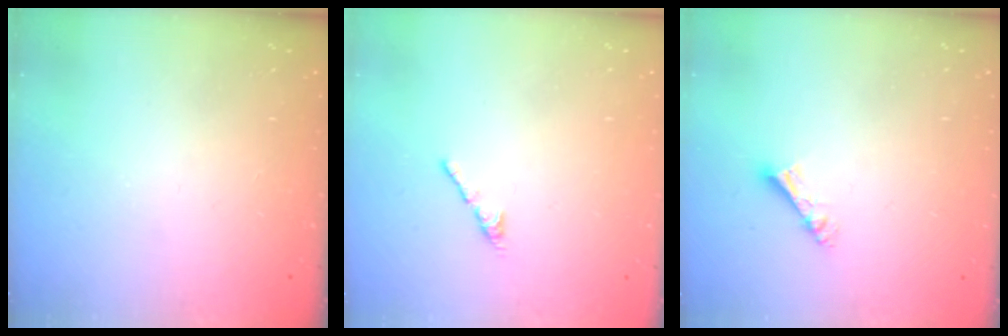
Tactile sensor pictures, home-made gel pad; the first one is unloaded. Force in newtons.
{"total": 2.7, "press": 2.7, "slide": 0.7}
{"total": 3.7, "press": 3.7, "slide": 0.5}